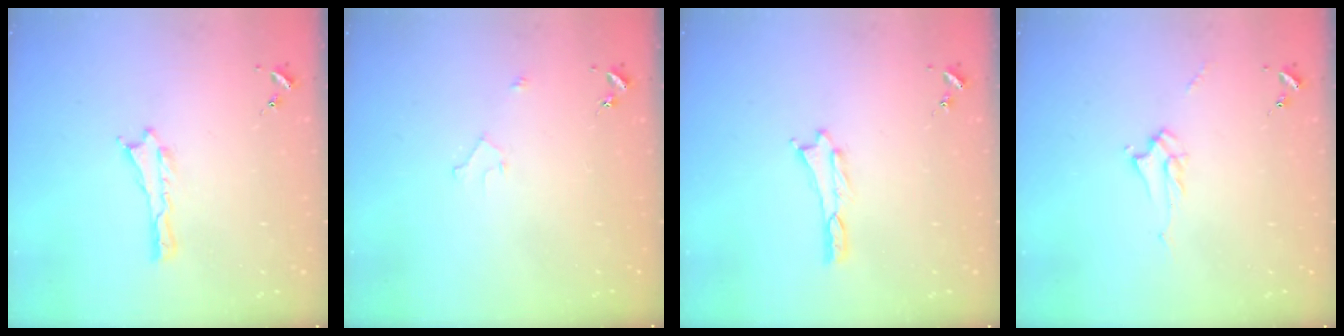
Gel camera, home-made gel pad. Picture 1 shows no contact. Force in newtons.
{"total": 1.8, "press": 1.7, "slide": 0.2}
{"total": 0.0}
{"total": 2.2, "press": 2.2, "slide": 0.1}